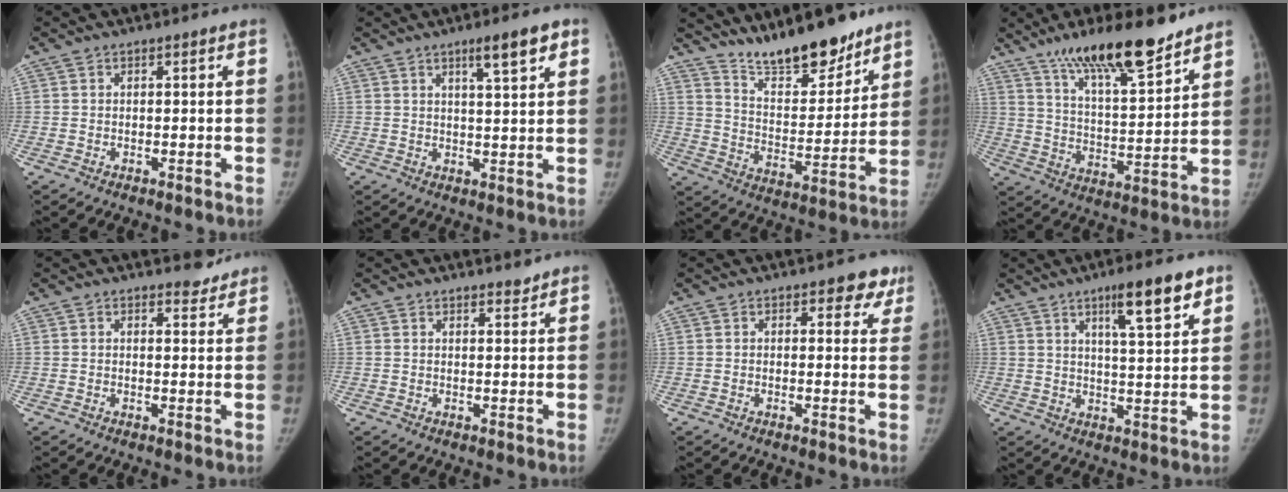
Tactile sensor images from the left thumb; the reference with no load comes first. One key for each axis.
{"total": 6.4, "fx": 3.8, "fy": 1.0, "fz": 5.1, "tx": -0.070, "ty": -0.018, "tz": 0.059}
{"total": 16.4, "fx": 13.6, "fy": 4.7, "fz": 7.8, "tx": -0.077, "ty": -0.097, "tz": 0.233}
{"total": 18.1, "fx": 13.4, "fy": 4.1, "fz": 11.5, "tx": -0.161, "ty": -0.071, "tz": 0.230}
{"total": 2.7, "fx": 2.5, "fy": 0.9, "fz": 0.1, "tx": 0.015, "ty": -0.023, "tz": 0.027}
{"total": 2.0, "fx": 1.8, "fy": 0.6, "fz": 0.4, "tx": 0.008, "ty": -0.016, "tz": 0.027}
{"total": 4.6, "fx": 3.1, "fy": 2.7, "fz": 2.1, "tx": 0.021, "ty": -0.012, "tz": 0.029}
{"total": 10.7, "fx": 6.5, "fy": 2.2, "fz": 8.3, "tx": -0.112, "ty": -0.032, "tz": 0.099}